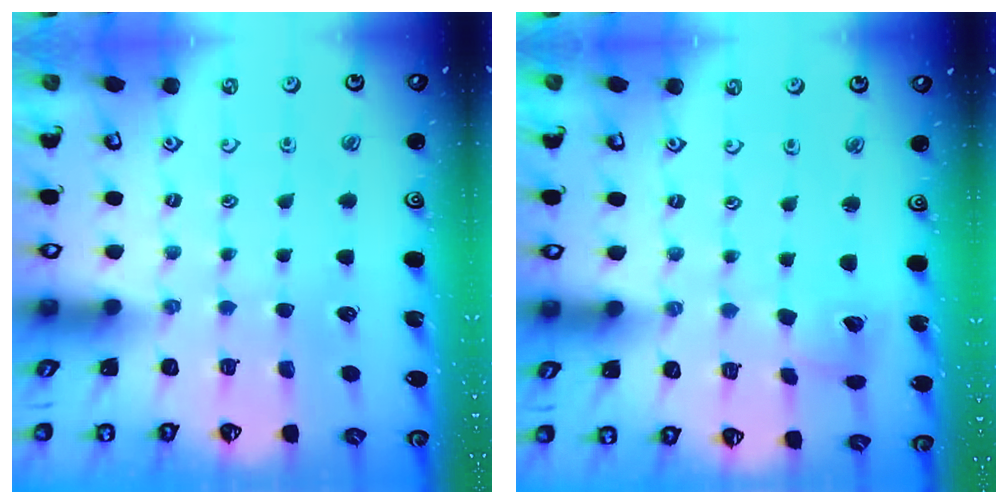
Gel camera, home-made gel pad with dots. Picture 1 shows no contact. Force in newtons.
{"total": 4.7, "press": 4.6, "slide": 0.6}